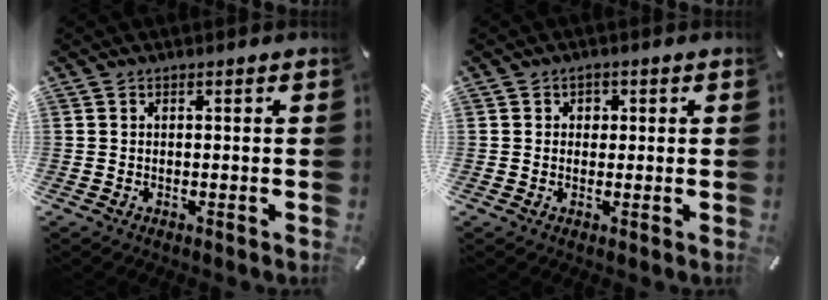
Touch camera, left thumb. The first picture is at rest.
{"total": 2.0, "force": [0.1, 1.9, 0.6], "torque": [0.002, 0.001, -0.006]}